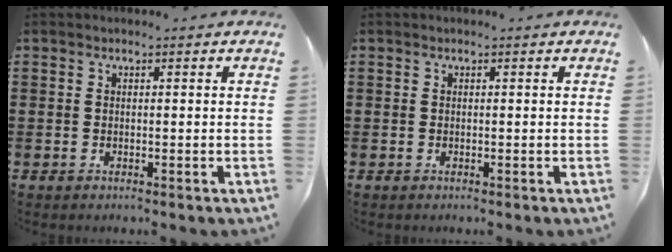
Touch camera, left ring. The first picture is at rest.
{"total": 0.0}